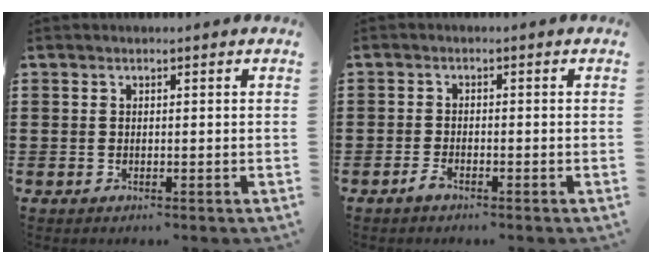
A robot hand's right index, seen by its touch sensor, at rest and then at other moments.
{"total": 1.6, "force": [-1.3, 0.5, 0.9], "torque": [-0.026, -0.003, -0.026]}